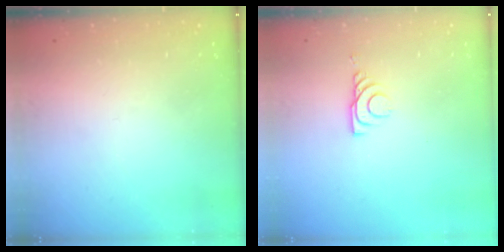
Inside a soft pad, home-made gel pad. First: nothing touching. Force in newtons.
{"total": 6.9, "press": 6.9, "slide": 0.8}